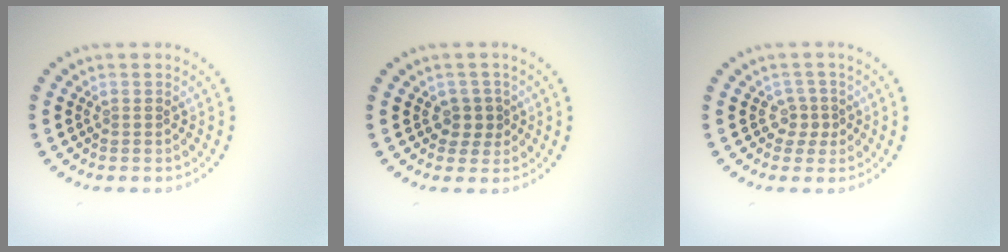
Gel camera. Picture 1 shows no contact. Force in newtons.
{"total": 1.8, "press": 1.5, "slide": 1.0}
{"total": 1.7, "press": 1.1, "slide": 1.3}